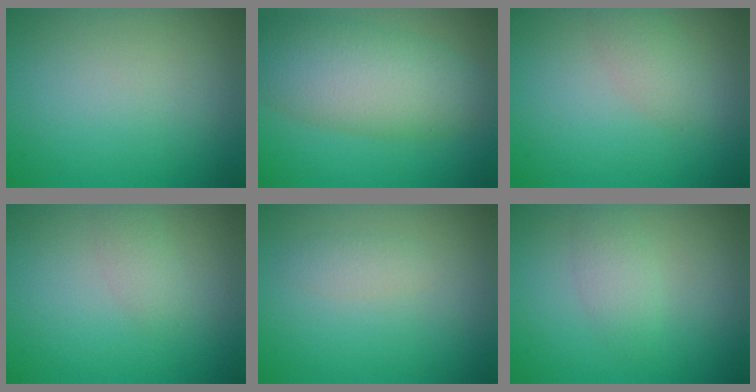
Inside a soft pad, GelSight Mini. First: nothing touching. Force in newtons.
{"total": 7.7, "press": 7.7, "slide": 0.3}
{"total": 1.8, "press": 1.8, "slide": 0.0}
{"total": 1.5, "press": 1.5, "slide": 0.1}
{"total": 1.1, "press": 1.1, "slide": 0.1}
{"total": 2.3, "press": 2.3, "slide": 0.0}